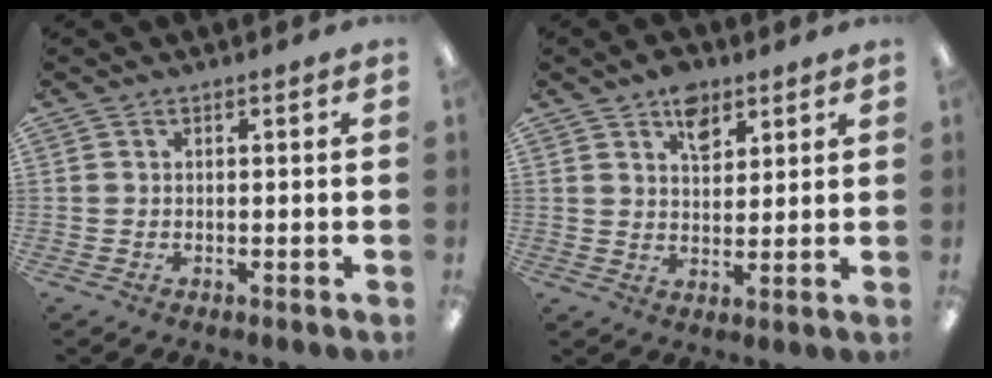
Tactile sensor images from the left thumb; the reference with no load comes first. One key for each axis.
{"total": 6.9, "fx": 4.4, "fy": 4.2, "fz": 3.2, "tx": -0.035, "ty": -0.018, "tz": 0.077}